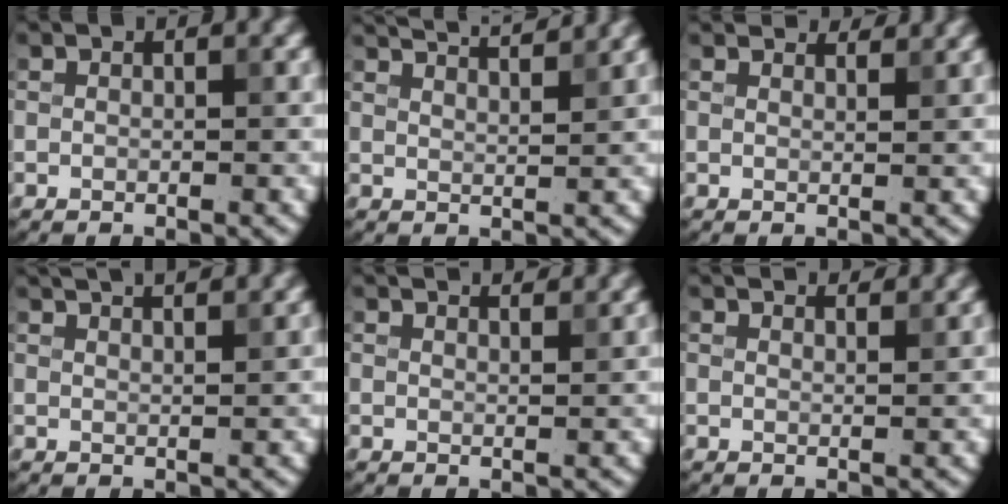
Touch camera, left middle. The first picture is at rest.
{"total": 5.4, "force": [4.8, 0.9, 2.4], "torque": [-0.027, 0.026, 0.052]}
{"total": 2.5, "force": [2.4, 0.5, 0.5], "torque": [-0.016, 0.007, 0.031]}
{"total": 4.0, "force": [3.6, 0.6, 1.6], "torque": [-0.018, 0.018, 0.043]}
{"total": 3.0, "force": [2.8, 0.1, 0.8], "torque": [-0.017, 0.008, 0.039]}
{"total": 3.0, "force": [2.9, 0.2, 0.7], "torque": [-0.021, 0.010, 0.037]}